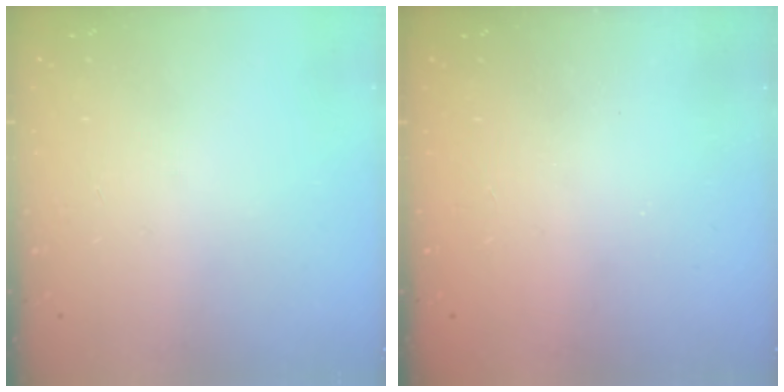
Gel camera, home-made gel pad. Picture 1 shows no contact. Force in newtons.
{"total": 2.3, "press": 2.1, "slide": 0.7}